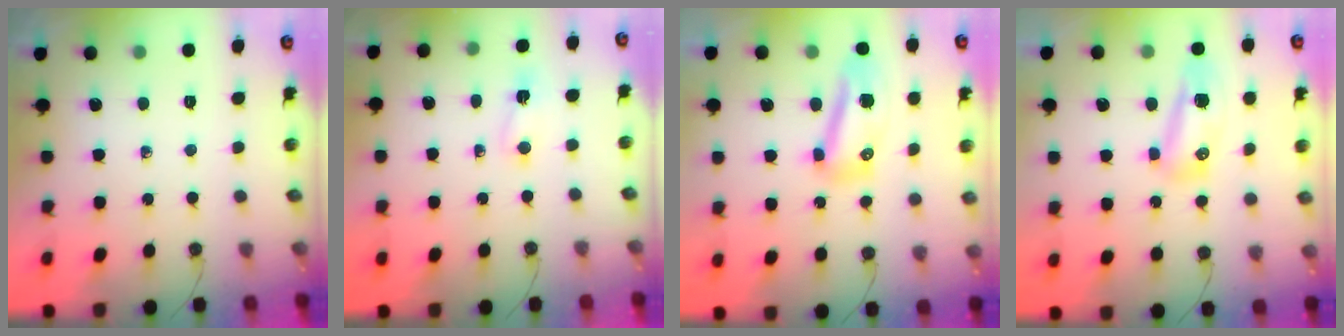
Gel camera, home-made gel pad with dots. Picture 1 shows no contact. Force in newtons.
{"total": 3.4, "press": 2.6, "slide": 2.2}
{"total": 9.5, "press": 9.5, "slide": 1.0}
{"total": 13.9, "press": 10.7, "slide": 8.8}